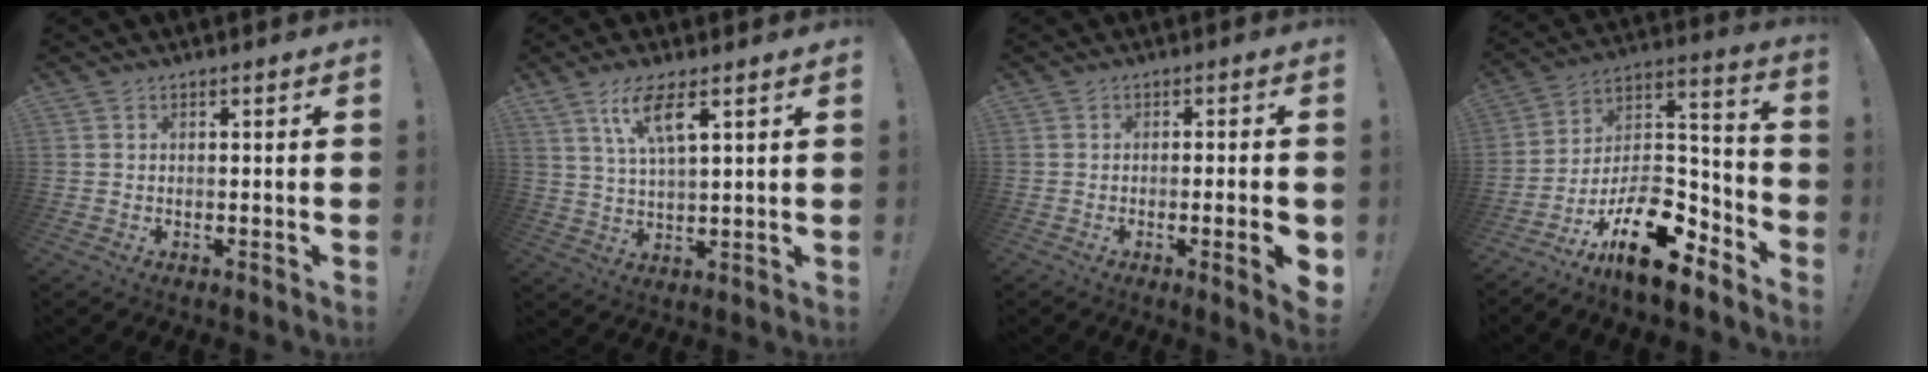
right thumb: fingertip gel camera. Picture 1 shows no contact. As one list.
[{"total": 9.0, "force": [4.9, 2.3, 7.2], "torque": [-0.132, -0.010, 0.083]}, {"total": 6.3, "force": [-1.4, 0.7, 6.1], "torque": [-0.089, -0.003, -0.017]}, {"total": 18.9, "force": [-10.6, 9.3, 12.5], "torque": [-0.190, 0.058, -0.172]}]